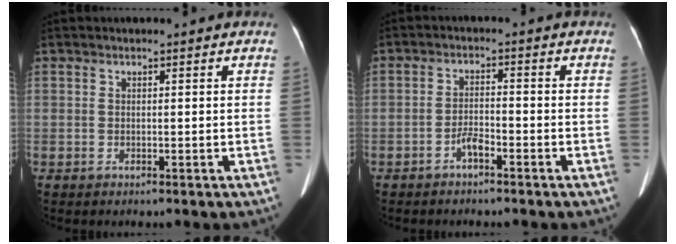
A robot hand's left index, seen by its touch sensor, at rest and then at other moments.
{"total": 2.6, "force": [-1.9, 0.5, 1.7], "torque": [-0.033, 0.003, -0.034]}